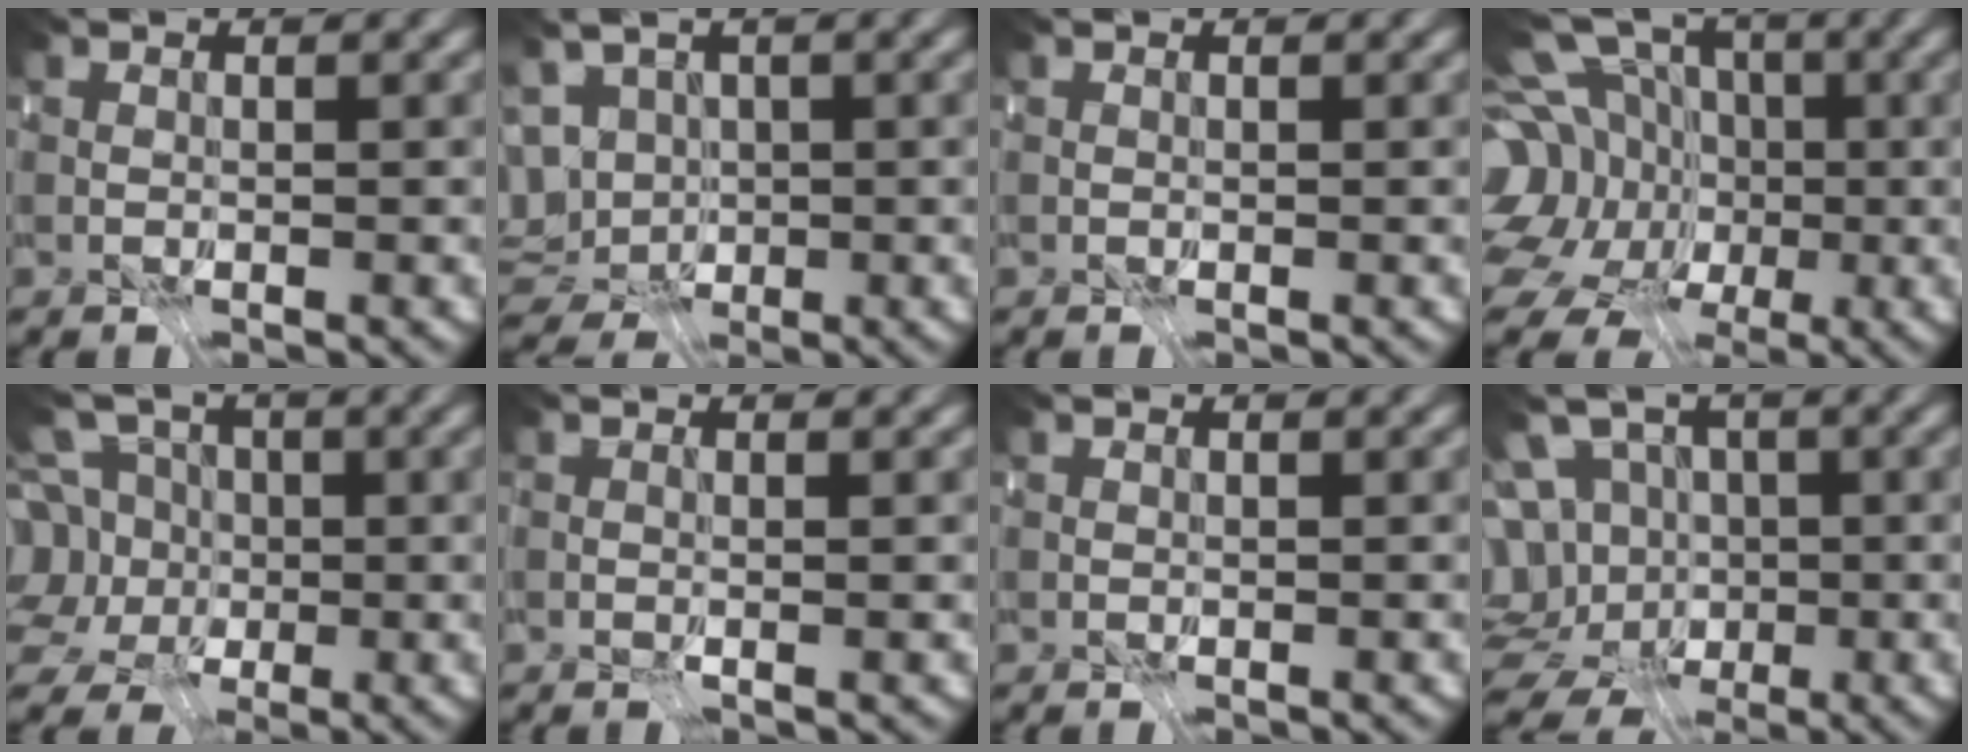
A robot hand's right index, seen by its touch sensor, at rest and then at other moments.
{"total": 6.9, "force": [-1.5, 5.5, 4.0], "torque": [-0.070, -0.004, -0.038]}
{"total": 0.0}
{"total": 13.3, "force": [-4.1, 10.8, 6.6], "torque": [-0.152, -0.001, -0.071]}
{"total": 10.2, "force": [0.2, 8.7, 5.4], "torque": [-0.129, 0.015, -0.024]}
{"total": 1.3, "force": [-0.3, -1.2, -0.5], "torque": [0.025, -0.012, -0.004]}
{"total": 0.0}
{"total": 8.0, "force": [-1.7, 5.6, 5.5], "torque": [-0.078, -0.003, -0.027]}